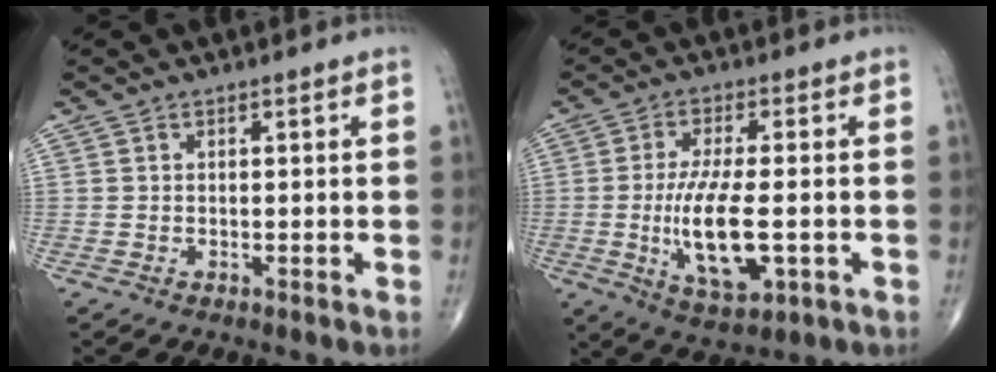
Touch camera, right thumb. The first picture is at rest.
{"total": 12.2, "force": [-1.9, 4.3, 11.2], "torque": [-0.215, -0.011, -0.026]}